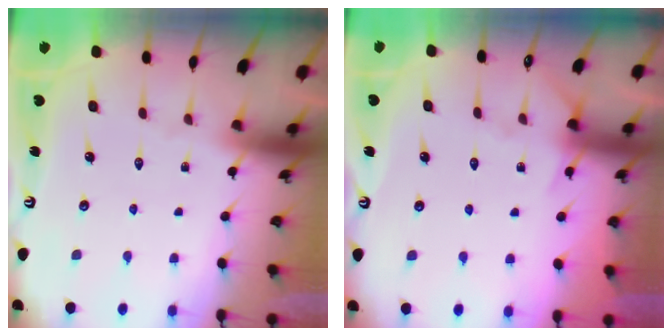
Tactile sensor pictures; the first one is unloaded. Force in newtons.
{"total": 4.6, "press": 4.5, "slide": 0.6}